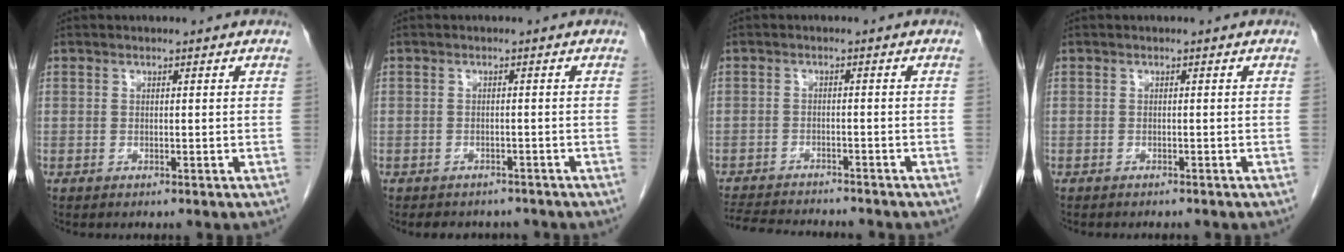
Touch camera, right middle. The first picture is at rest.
{"total": 5.5, "force": [-4.8, 2.4, 1.2], "torque": [-0.013, 0.005, -0.055]}
{"total": 11.3, "force": [-10.5, 1.6, 3.9], "torque": [-0.066, -0.007, -0.150]}
{"total": 2.5, "force": [-2.3, 0.7, 0.9], "torque": [-0.017, -0.005, -0.025]}